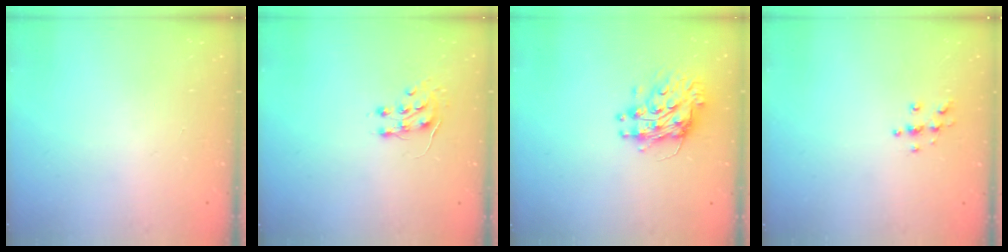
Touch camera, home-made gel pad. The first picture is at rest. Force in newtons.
{"total": 7.4, "press": 7.4, "slide": 0.7}
{"total": 10.1, "press": 10.1, "slide": 1.0}
{"total": 4.4, "press": 4.4, "slide": 0.3}